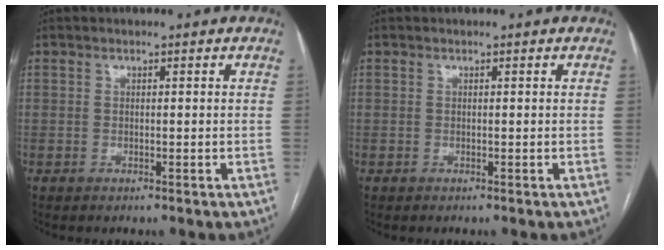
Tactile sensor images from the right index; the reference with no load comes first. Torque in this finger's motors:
{"motor_torque": [0.00, 0.00, 0.00, 0.01]}